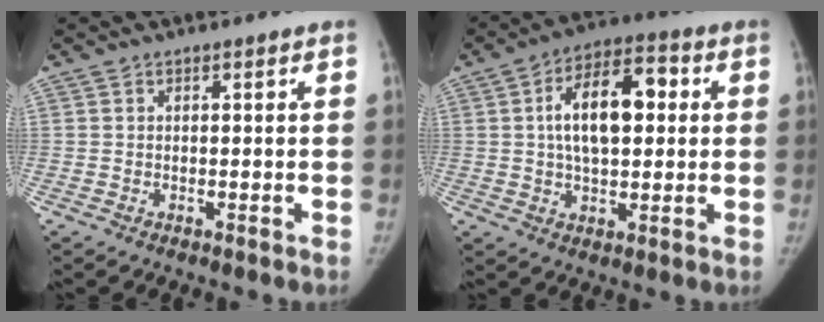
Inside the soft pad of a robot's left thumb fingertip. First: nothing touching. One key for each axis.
{"total": 13.9, "fx": 2.2, "fy": 7.4, "fz": 11.5, "tx": -0.172, "ty": 0.020, "tz": 0.030}